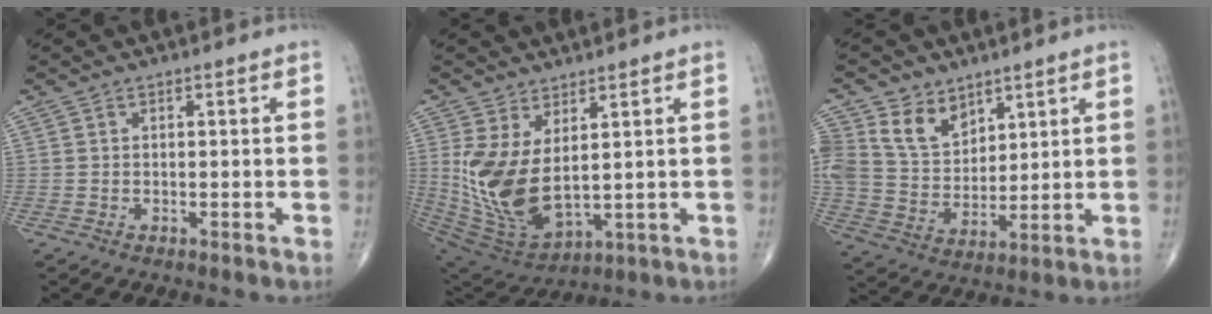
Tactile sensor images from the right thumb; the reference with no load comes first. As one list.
[{"total": 13.9, "force": [2.8, 6.9, 11.7], "torque": [-0.241, -0.034, 0.081]}, {"total": 11.9, "force": [6.7, 8.4, 5.1], "torque": [-0.076, -0.028, 0.139]}]